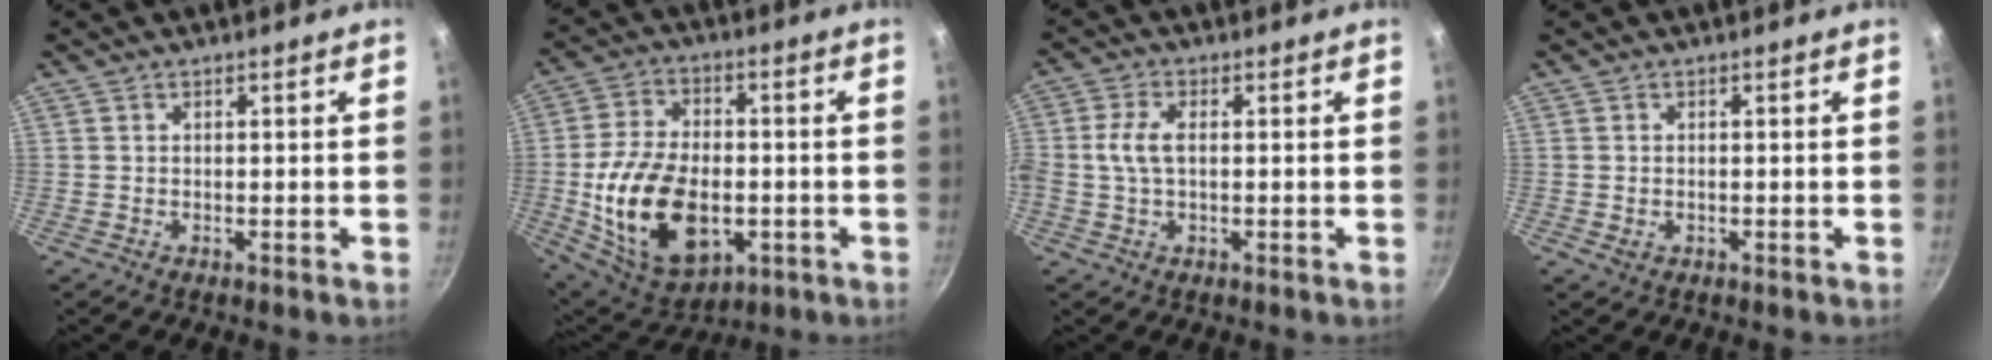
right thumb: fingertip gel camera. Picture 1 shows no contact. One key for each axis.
{"total": 19.9, "fx": -3.7, "fy": 12.3, "fz": 15.2, "tx": -0.268, "ty": 0.013, "tz": -0.048}
{"total": 5.0, "fx": 0.2, "fy": 2.7, "fz": 4.2, "tx": -0.089, "ty": 0.011, "tz": 0.000}
{"total": 1.3, "fx": -0.2, "fy": 1.0, "fz": 0.9, "tx": -0.014, "ty": 0.000, "tz": -0.002}